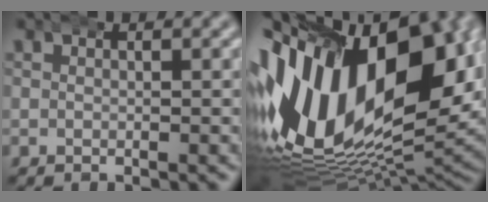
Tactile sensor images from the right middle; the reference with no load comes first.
{"total": 29.5, "force": [0.5, 19.3, 22.4], "torque": [-0.401, -0.032, 0.026]}